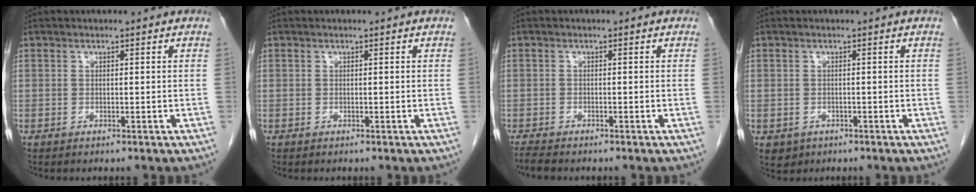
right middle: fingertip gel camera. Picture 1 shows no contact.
{"total": 0.0}
{"total": 2.1, "force": [-1.9, 0.2, 0.9], "torque": [-0.021, -0.007, -0.032]}
{"total": 2.0, "force": [-0.9, 1.8, 0.4], "torque": [-0.005, 0.003, -0.004]}